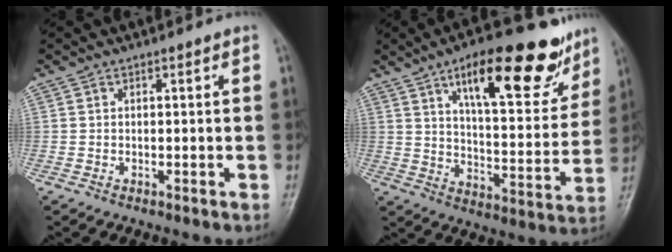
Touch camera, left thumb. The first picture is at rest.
{"total": 21.9, "force": [13.0, 7.7, 15.8], "torque": [-0.186, -0.049, 0.200]}